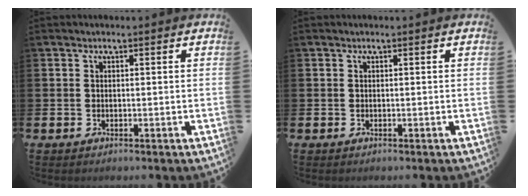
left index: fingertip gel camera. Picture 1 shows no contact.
{"total": 0.0}